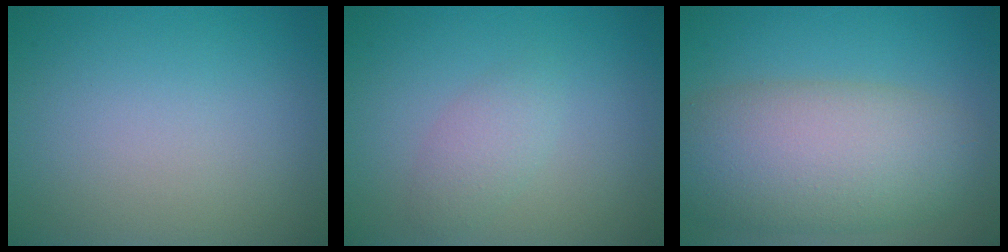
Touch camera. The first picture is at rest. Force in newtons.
{"total": 1.8, "press": 1.8, "slide": 0.1}
{"total": 9.2, "press": 9.2, "slide": 0.5}